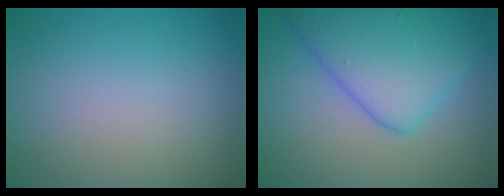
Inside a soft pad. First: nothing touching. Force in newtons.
{"total": 6.8, "press": 6.8, "slide": 0.4}